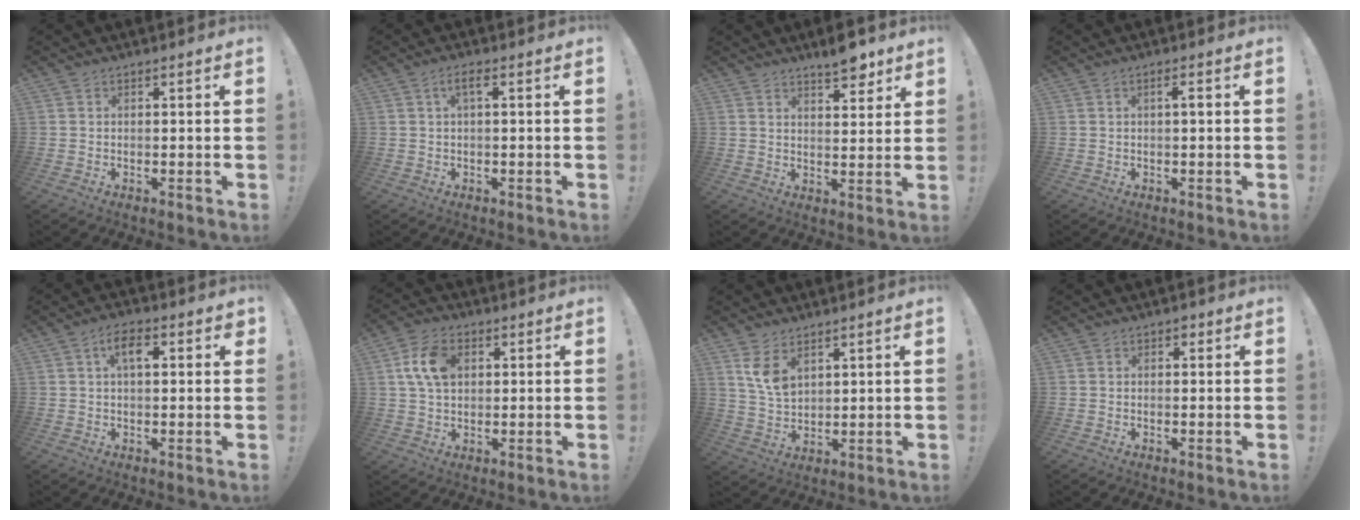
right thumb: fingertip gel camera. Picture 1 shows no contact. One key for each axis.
{"total": 2.8, "fx": 0.2, "fy": 0.5, "fz": 2.8, "tx": -0.050, "ty": 0.006, "tz": 0.000}
{"total": 6.8, "fx": 5.5, "fy": 1.9, "fz": 3.6, "tx": -0.038, "ty": -0.039, "tz": 0.091}
{"total": 1.7, "fx": 0.0, "fy": 0.0, "fz": 1.7, "tx": -0.031, "ty": 0.003, "tz": -0.005}
{"total": 6.1, "fx": 1.8, "fy": 2.9, "fz": 5.1, "tx": -0.079, "ty": 0.005, "tz": 0.028}
{"total": 10.7, "fx": 2.6, "fy": 7.3, "fz": 7.5, "tx": -0.142, "ty": 0.010, "tz": 0.052}
{"total": 7.8, "fx": 4.5, "fy": 4.4, "fz": 4.6, "tx": -0.072, "ty": -0.021, "tz": 0.084}
{"total": 0.8, "fx": 0.1, "fy": 0.7, "fz": 0.3, "tx": 0.000, "ty": 0.001, "tz": 0.001}